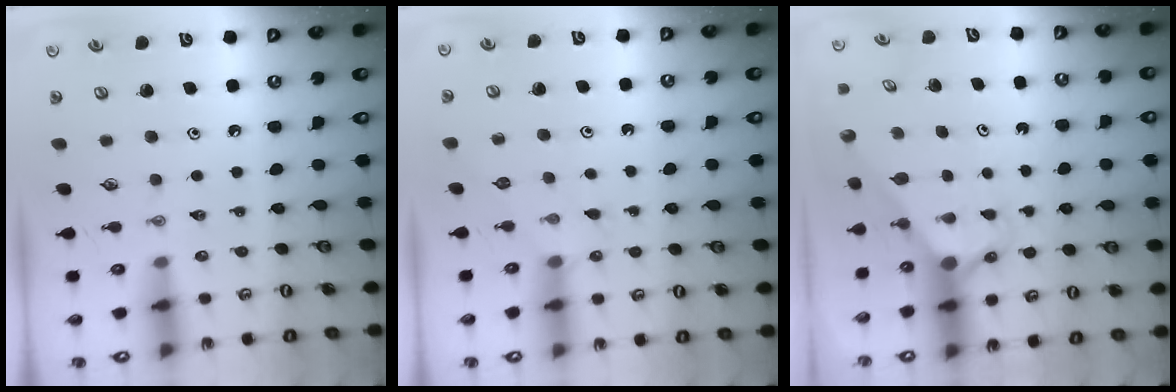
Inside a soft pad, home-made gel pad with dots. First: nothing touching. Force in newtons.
{"total": 3.7, "press": 3.7, "slide": 0.4}
{"total": 2.9, "press": 2.9, "slide": 0.0}